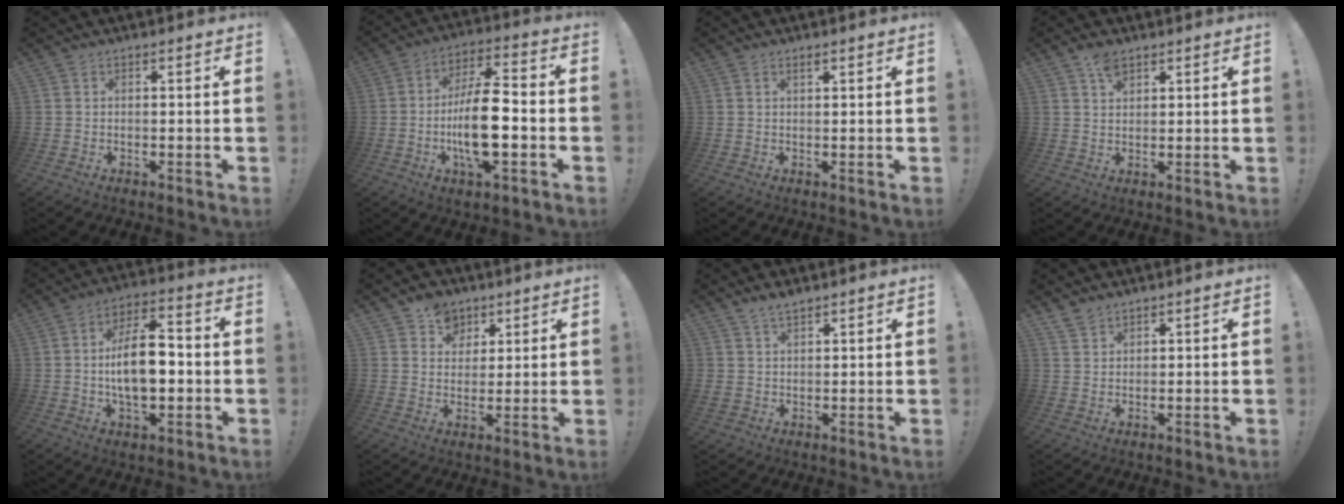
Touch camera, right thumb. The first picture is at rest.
{"total": 15.8, "force": [-3.1, 5.6, 14.5], "torque": [-0.259, 0.008, -0.057]}
{"total": 0.9, "force": [0.7, 0.2, 0.6], "torque": [-0.009, -0.001, 0.011]}
{"total": 4.4, "force": [2.8, 2.4, 2.3], "torque": [-0.027, -0.014, 0.050]}
{"total": 13.8, "force": [-1.3, 7.1, 11.8], "torque": [-0.214, 0.008, -0.028]}
{"total": 7.8, "force": [4.3, 6.4, 1.0], "torque": [-0.008, -0.035, 0.085]}
{"total": 4.5, "force": [3.4, 2.4, 1.5], "torque": [-0.029, -0.018, 0.066]}
{"total": 3.1, "force": [2.7, 1.3, 0.8], "torque": [-0.012, -0.017, 0.052]}